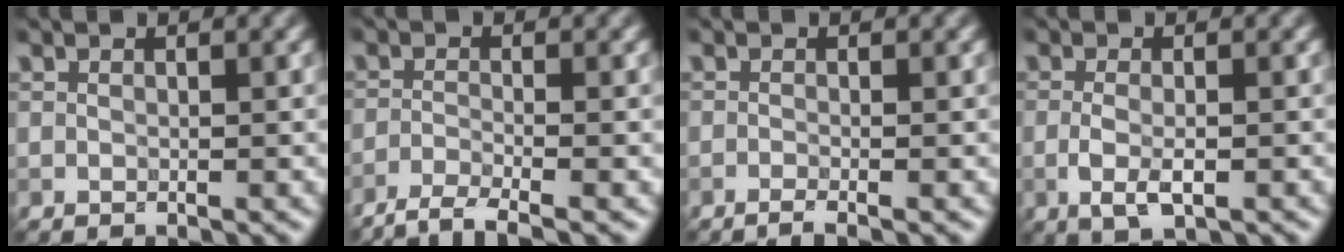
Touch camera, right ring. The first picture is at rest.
{"total": 3.5, "force": [-2.8, 0.6, 2.1], "torque": [-0.039, -0.002, -0.062]}
{"total": 1.5, "force": [-1.0, 0.2, 1.1], "torque": [-0.017, -0.001, -0.024]}
{"total": 2.9, "force": [-0.9, 1.1, 2.5], "torque": [-0.059, -0.005, -0.020]}